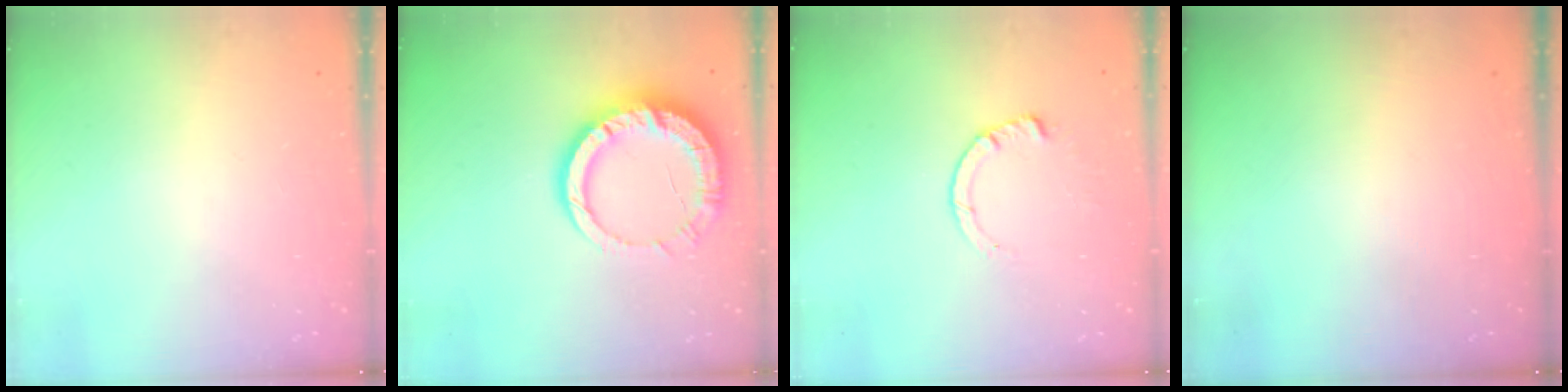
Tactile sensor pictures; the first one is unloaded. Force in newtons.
{"total": 14.4, "press": 14.3, "slide": 1.4}
{"total": 3.3, "press": 3.3, "slide": 0.4}
{"total": 0.0}